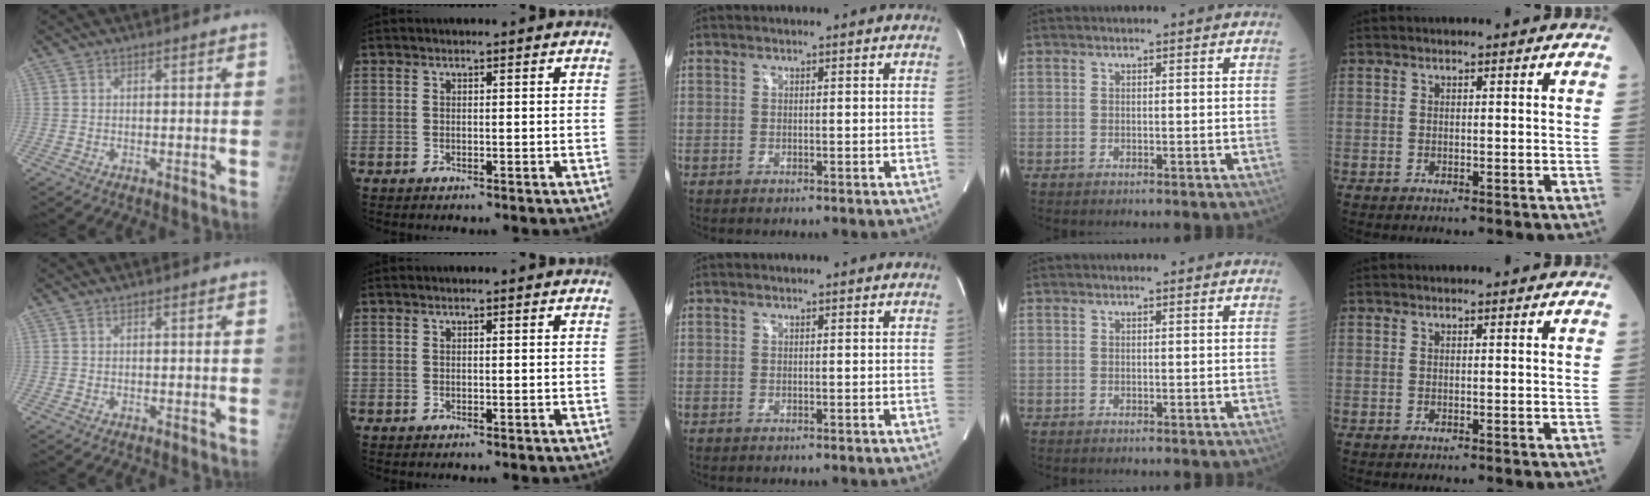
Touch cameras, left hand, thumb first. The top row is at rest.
{}